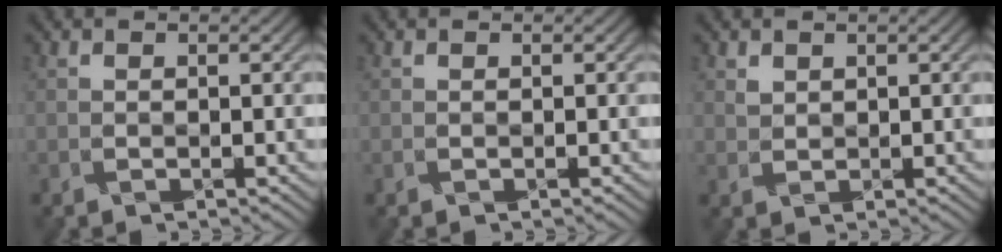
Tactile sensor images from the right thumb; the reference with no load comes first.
{"total": 0.0}
{"total": 1.2, "force": [1.0, 0.5, -0.5], "torque": [0.010, -0.004, 0.024]}